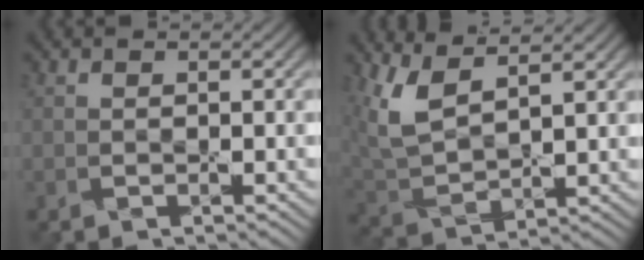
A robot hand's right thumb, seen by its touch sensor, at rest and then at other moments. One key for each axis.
{"total": 8.2, "fx": 5.0, "fy": 3.2, "fz": 5.7, "tx": -0.148, "ty": 0.001, "tz": 0.103}